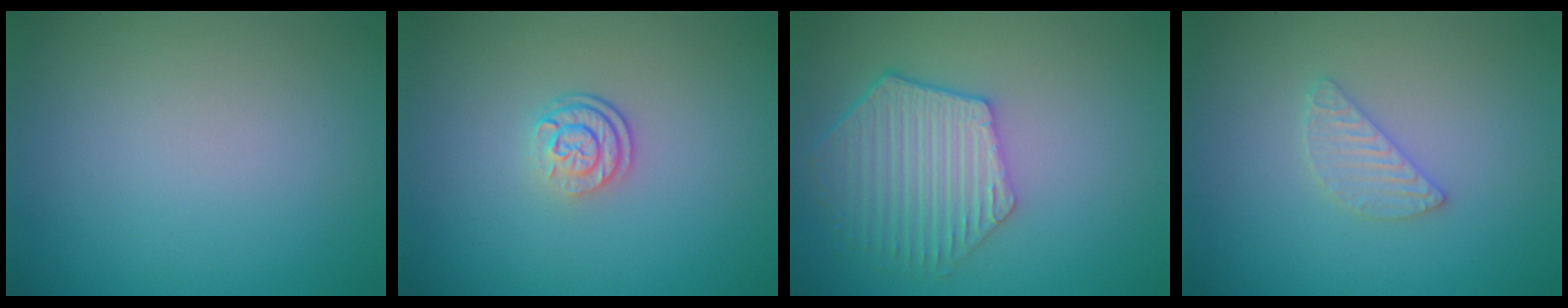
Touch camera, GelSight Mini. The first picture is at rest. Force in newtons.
{"total": 2.6, "press": 1.9, "slide": 1.8}
{"total": 5.7, "press": 4.7, "slide": 3.3}
{"total": 1.9, "press": 1.8, "slide": 0.2}